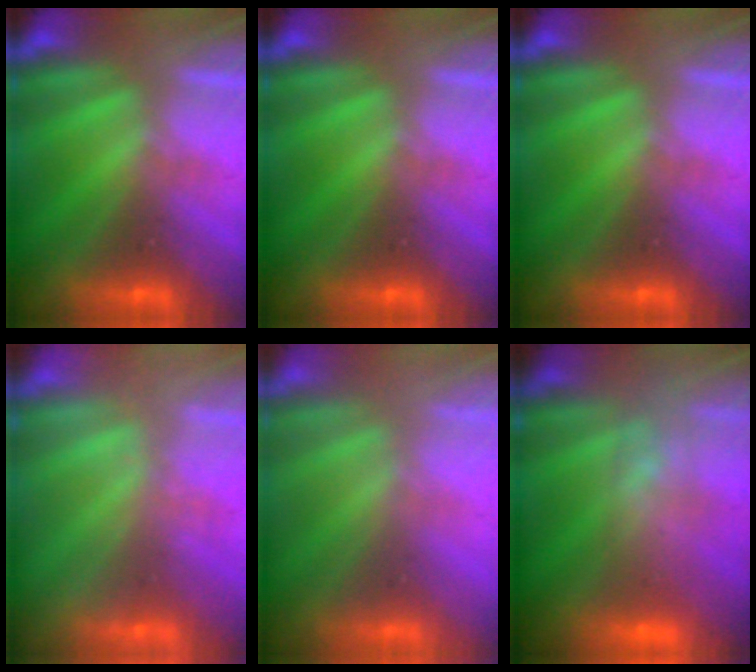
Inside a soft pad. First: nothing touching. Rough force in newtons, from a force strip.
{"total": 0.0}
{"total": 0.0}
{"total": 2.2}
{"total": 3.1}
{"total": 7.8}